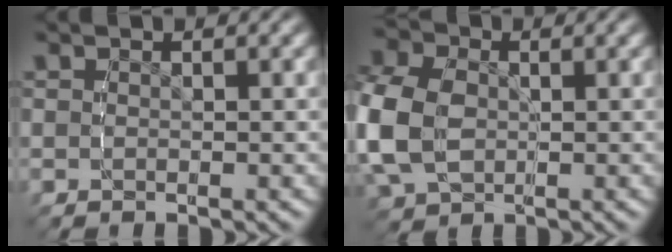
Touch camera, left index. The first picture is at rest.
{"total": 6.5, "force": [0.0, 5.3, 3.7], "torque": [-0.111, -0.022, 0.014]}